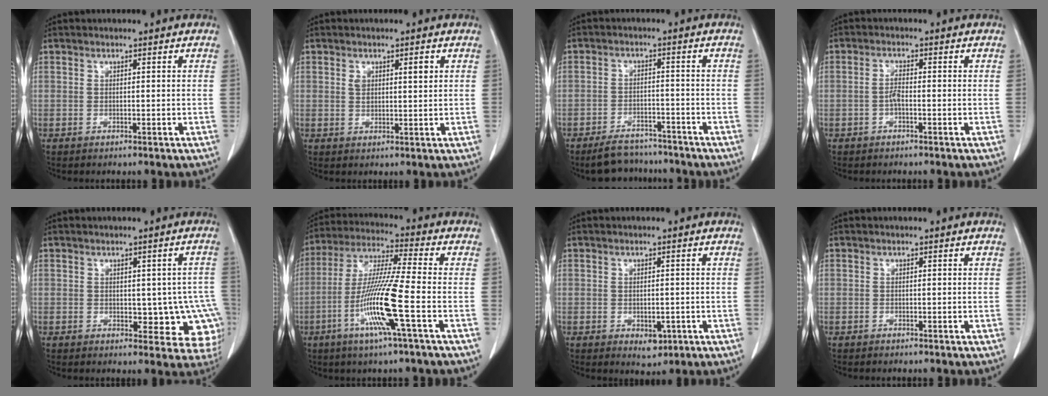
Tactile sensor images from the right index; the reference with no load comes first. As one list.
[{"total": 2.8, "force": [1.1, 1.0, 2.3], "torque": [-0.040, 0.007, 0.022]}, {"total": 6.8, "force": [-6.0, 2.7, 1.5], "torque": [-0.021, 0.001, -0.091]}, {"total": 1.9, "force": [-0.7, 0.4, 1.7], "torque": [-0.032, 0.003, -0.013]}, {"total": 8.8, "force": [-1.3, 4.9, 7.2], "torque": [-0.053, 0.015, -0.004]}, {"total": 13.2, "force": [-4.4, -0.9, 12.4], "torque": [-0.249, -0.014, -0.091]}, {"total": 2.9, "force": [-1.0, 1.7, 2.1], "torque": [-0.026, -0.001, -0.003]}, {"total": 0.0}]